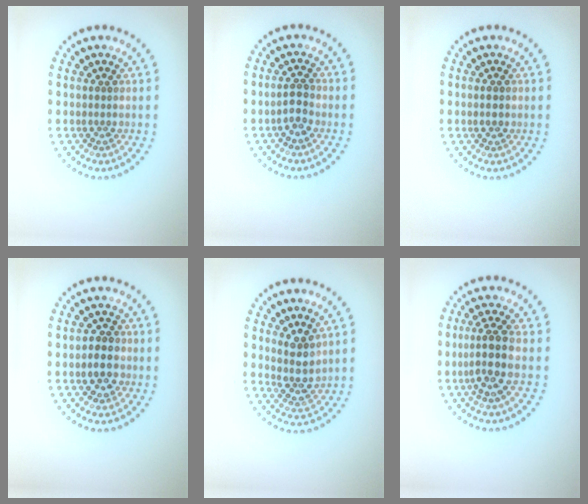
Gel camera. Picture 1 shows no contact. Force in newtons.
{"total": 1.8, "press": 1.8, "slide": 0.5}
{"total": 1.5, "press": 1.4, "slide": 0.2}
{"total": 2.8, "press": 2.7, "slide": 0.6}
{"total": 3.1, "press": 2.5, "slide": 1.8}
{"total": 3.5, "press": 3.0, "slide": 1.8}